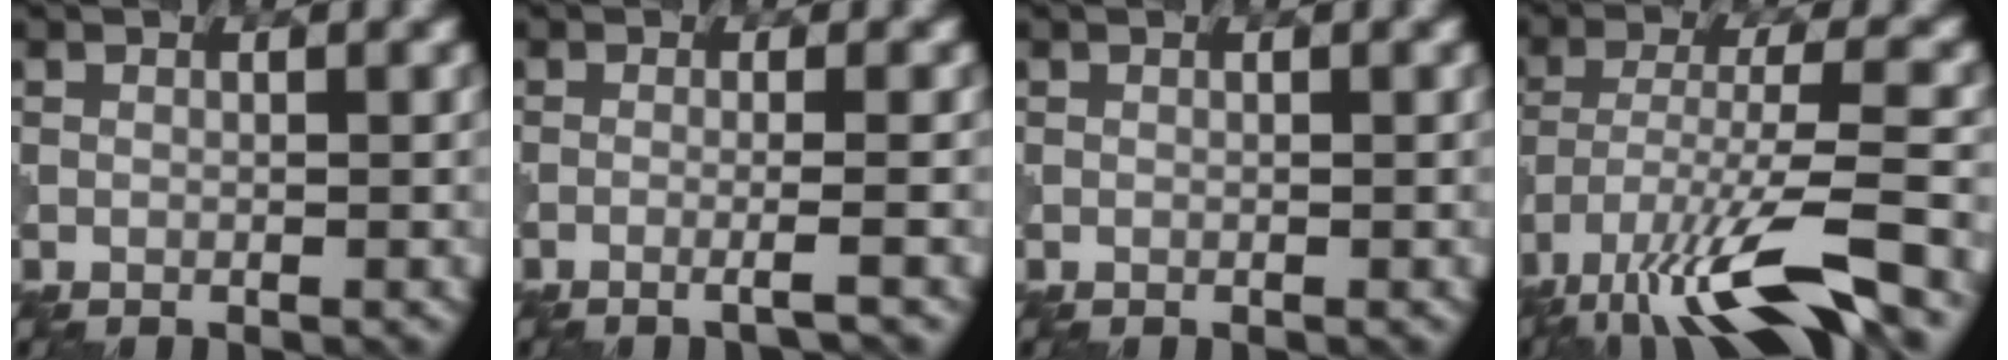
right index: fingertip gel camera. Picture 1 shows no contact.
{"total": 2.2, "force": [-0.7, 0.4, 2.0], "torque": [-0.022, 0.001, -0.028]}
{"total": 0.0}
{"total": 11.0, "force": [-7.0, 2.3, 8.2], "torque": [-0.153, -0.001, -0.125]}